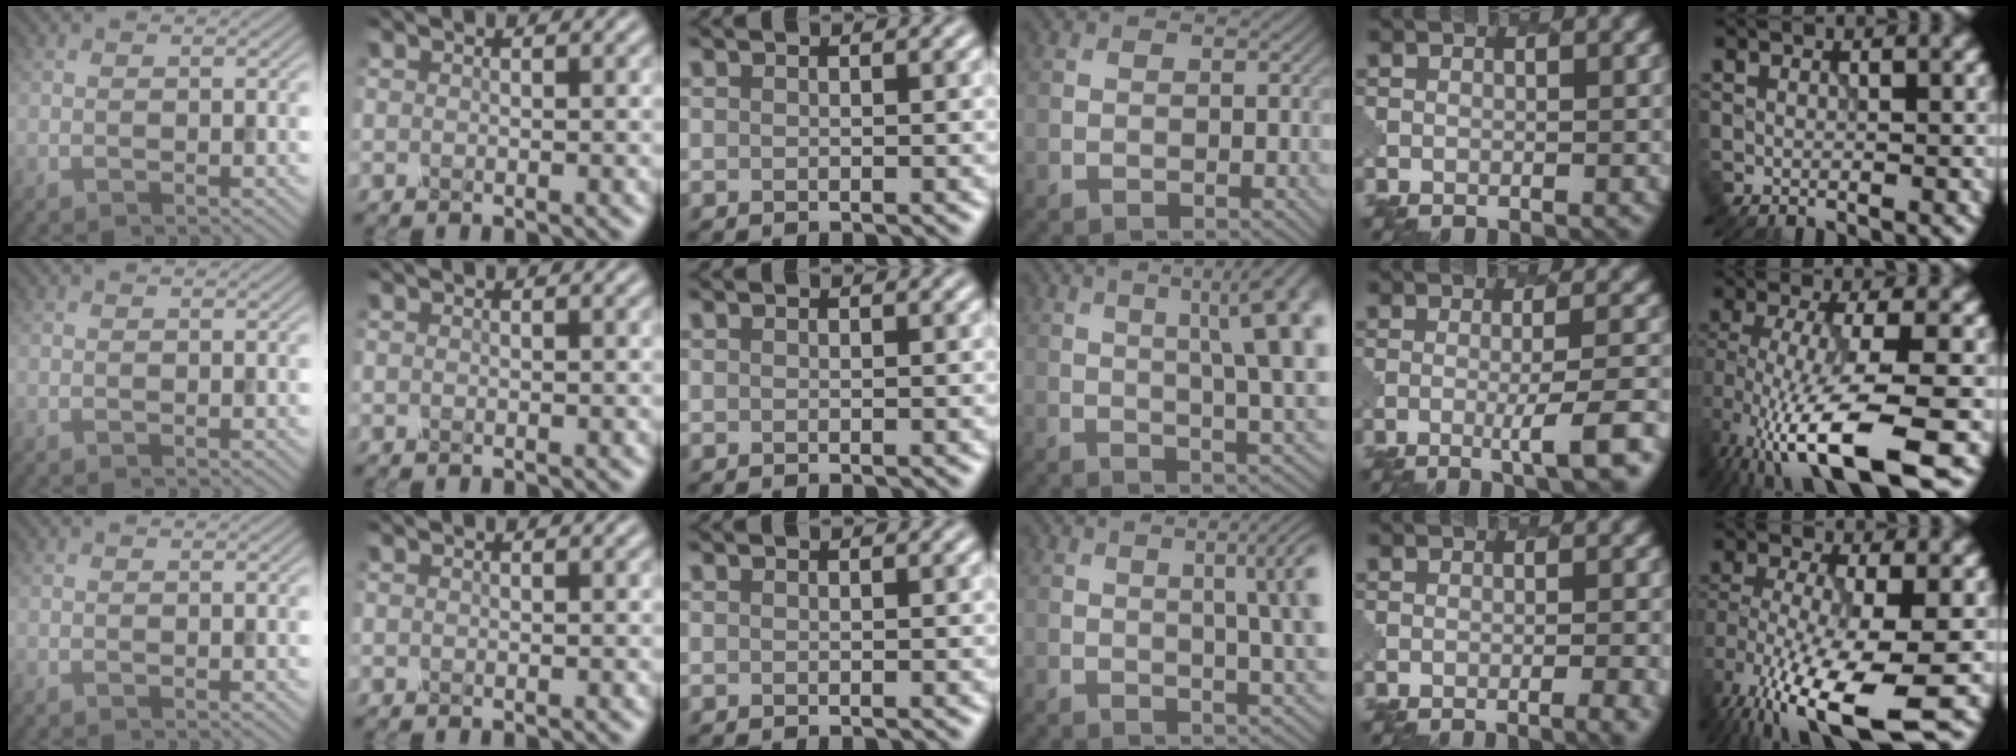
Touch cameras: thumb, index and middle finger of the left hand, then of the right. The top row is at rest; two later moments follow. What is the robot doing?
{"motion": "pour", "object": "mug"}